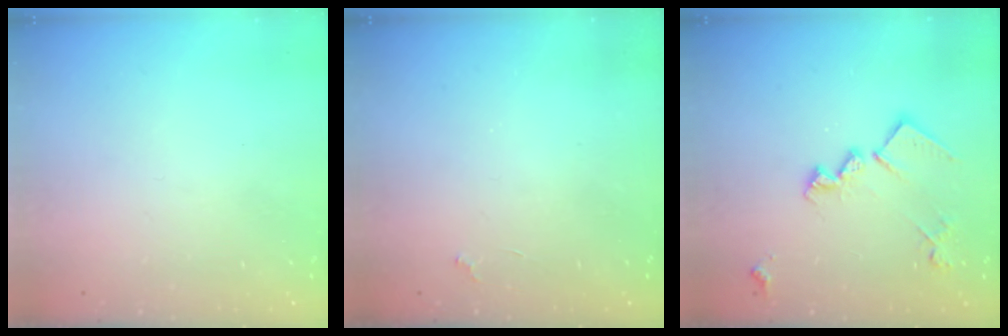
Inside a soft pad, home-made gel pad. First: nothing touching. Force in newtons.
{"total": 2.0, "press": 1.9, "slide": 0.4}
{"total": 15.5, "press": 15.4, "slide": 0.6}